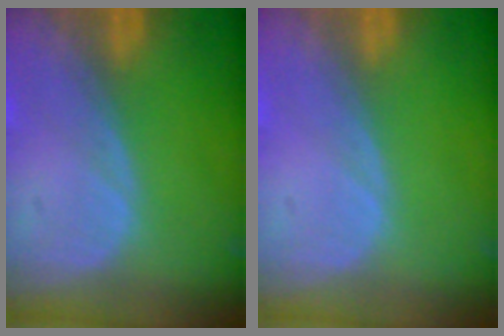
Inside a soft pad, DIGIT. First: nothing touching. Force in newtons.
{"total": 0.0}